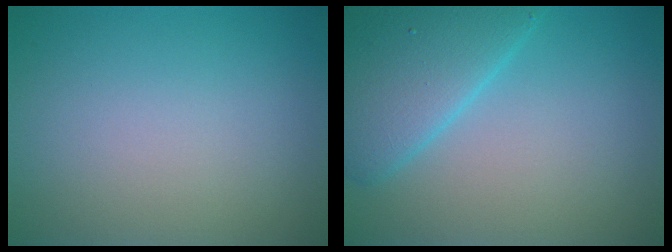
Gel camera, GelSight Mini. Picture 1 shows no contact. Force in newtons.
{"total": 6.0, "press": 6.0, "slide": 0.3}